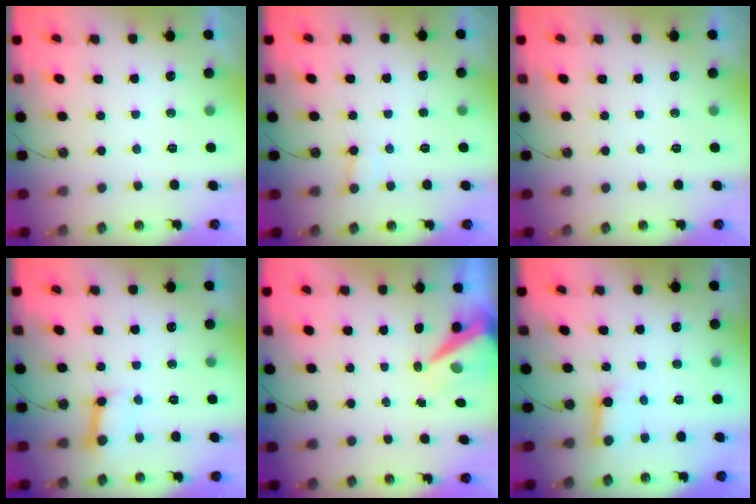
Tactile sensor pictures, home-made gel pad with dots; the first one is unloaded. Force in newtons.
{"total": 4.8, "press": 4.7, "slide": 0.6}
{"total": 0.0}
{"total": 7.6, "press": 7.6, "slide": 0.9}
{"total": 8.7, "press": 8.6, "slide": 1.0}
{"total": 6.0, "press": 6.0, "slide": 0.7}